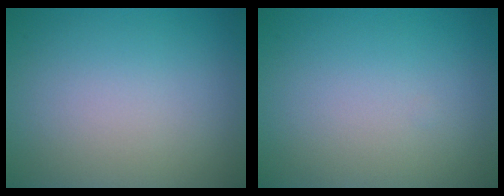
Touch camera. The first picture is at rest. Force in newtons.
{"total": 0.0}